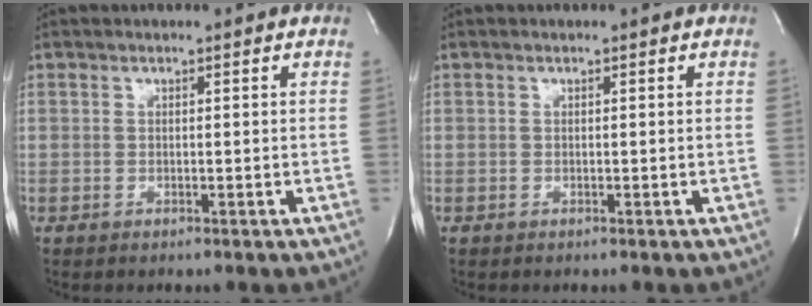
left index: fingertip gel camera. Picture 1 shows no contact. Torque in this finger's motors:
{"motor_torque": [-0.01, 0.00, 0.00, -0.01]}